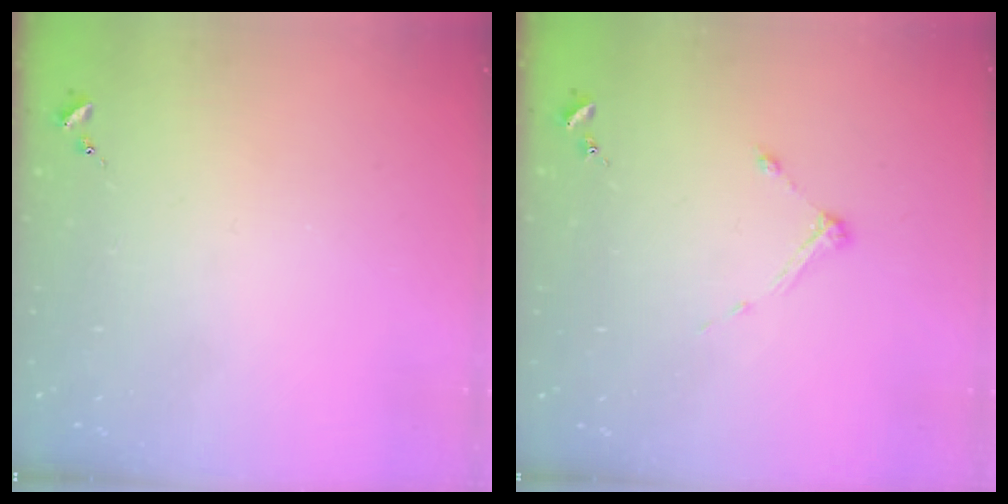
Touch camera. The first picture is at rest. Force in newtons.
{"total": 4.9, "press": 4.9, "slide": 0.7}